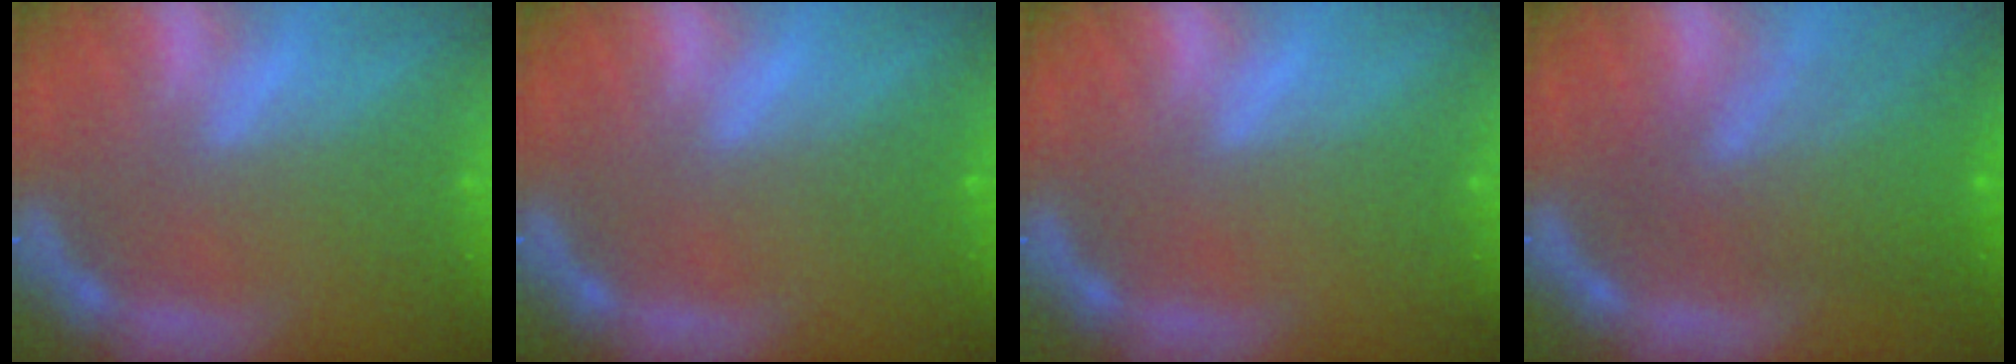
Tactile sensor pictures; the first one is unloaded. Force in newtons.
{"total": 1.0}
{"total": 0.0}
{"total": 7.0}